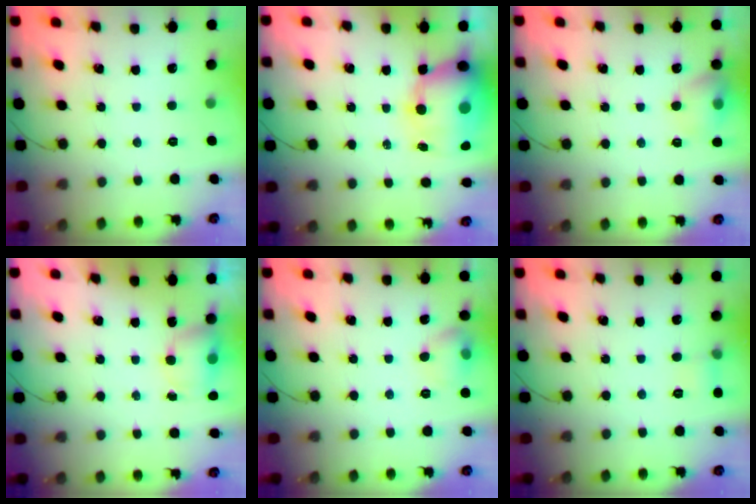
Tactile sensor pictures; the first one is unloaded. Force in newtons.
{"total": 15.8, "press": 15.4, "slide": 3.6}
{"total": 9.3, "press": 9.1, "slide": 1.6}
{"total": 5.6, "press": 5.5, "slide": 0.8}
{"total": 7.1, "press": 6.9, "slide": 1.5}
{"total": 5.4, "press": 5.2, "slide": 1.5}